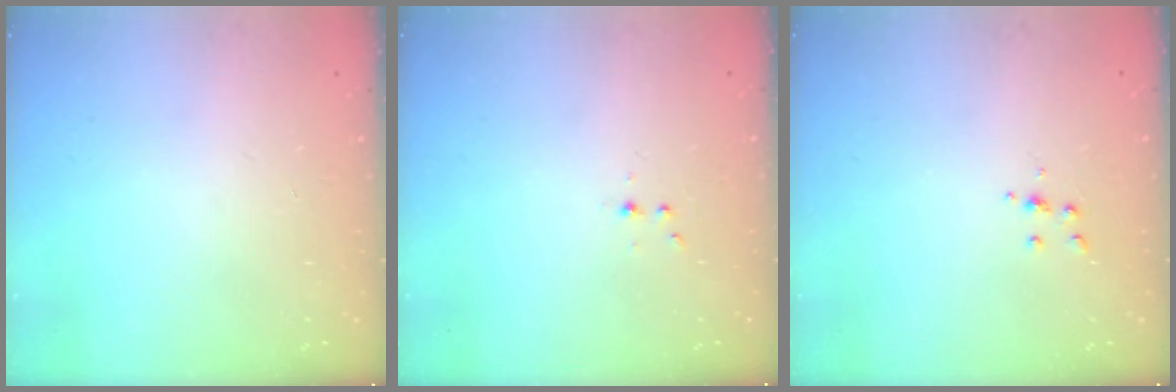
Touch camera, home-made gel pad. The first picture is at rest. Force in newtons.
{"total": 2.8, "press": 2.4, "slide": 1.5}
{"total": 3.5, "press": 3.4, "slide": 0.4}